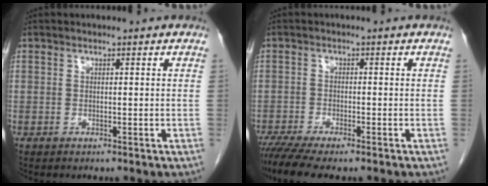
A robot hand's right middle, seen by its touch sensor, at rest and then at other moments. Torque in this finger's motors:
{"motor_torque": [1.13, -1.01, 0.43, 0.13]}